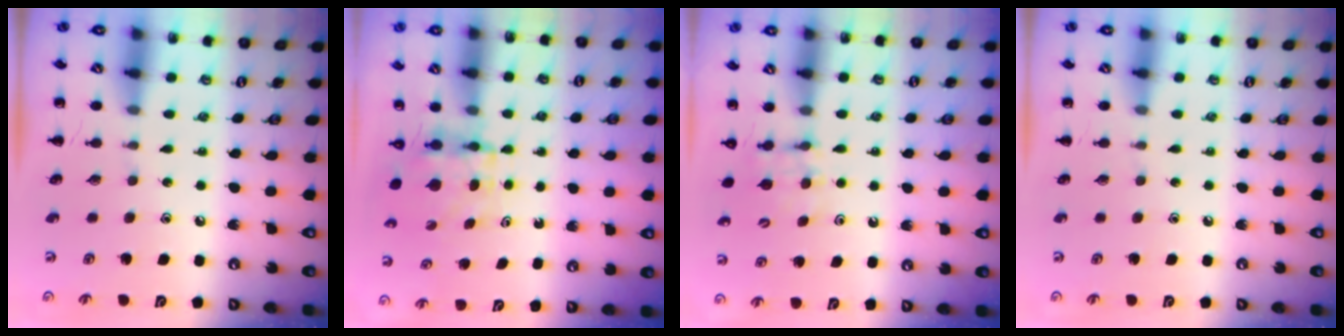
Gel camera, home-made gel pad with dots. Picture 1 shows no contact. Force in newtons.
{"total": 3.9, "press": 3.9, "slide": 0.3}
{"total": 6.6, "press": 6.4, "slide": 1.6}
{"total": 0.0}